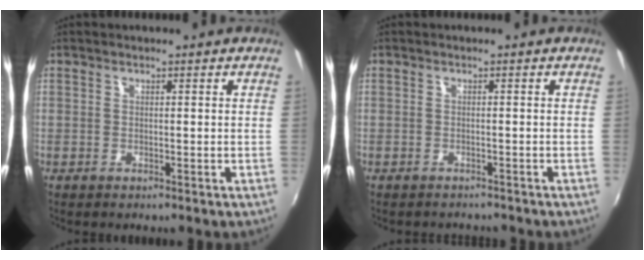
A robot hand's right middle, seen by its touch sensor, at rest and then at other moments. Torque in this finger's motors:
{"motor_torque": [0.01, -0.01, -0.03, 0.00]}